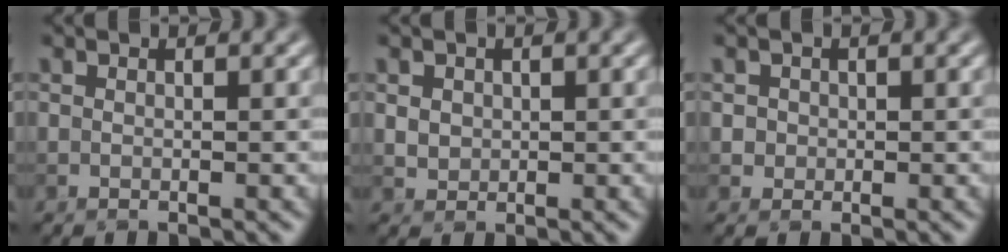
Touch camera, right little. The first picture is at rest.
{"total": 1.6, "force": [0.5, 1.4, 0.6], "torque": [-0.015, -0.003, 0.022]}
{"total": 1.1, "force": [0.0, 1.1, 0.1], "torque": [0.010, -0.003, 0.004]}